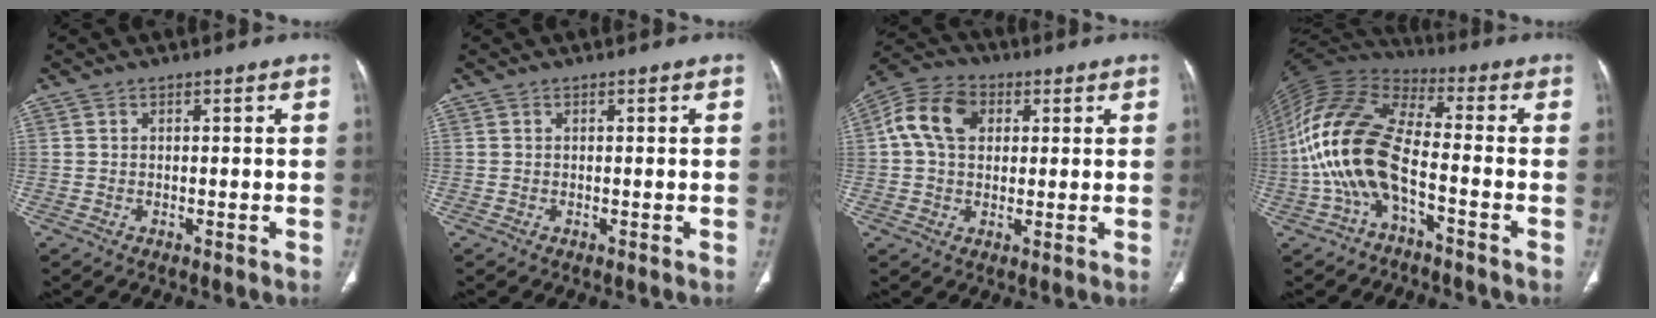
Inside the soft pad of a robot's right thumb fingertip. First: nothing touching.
{"total": 0.0}
{"total": 10.7, "force": [2.5, 7.8, 6.9], "torque": [-0.119, 0.018, 0.035]}
{"total": 16.9, "force": [-4.3, 7.7, 14.3], "torque": [-0.303, 0.053, -0.091]}